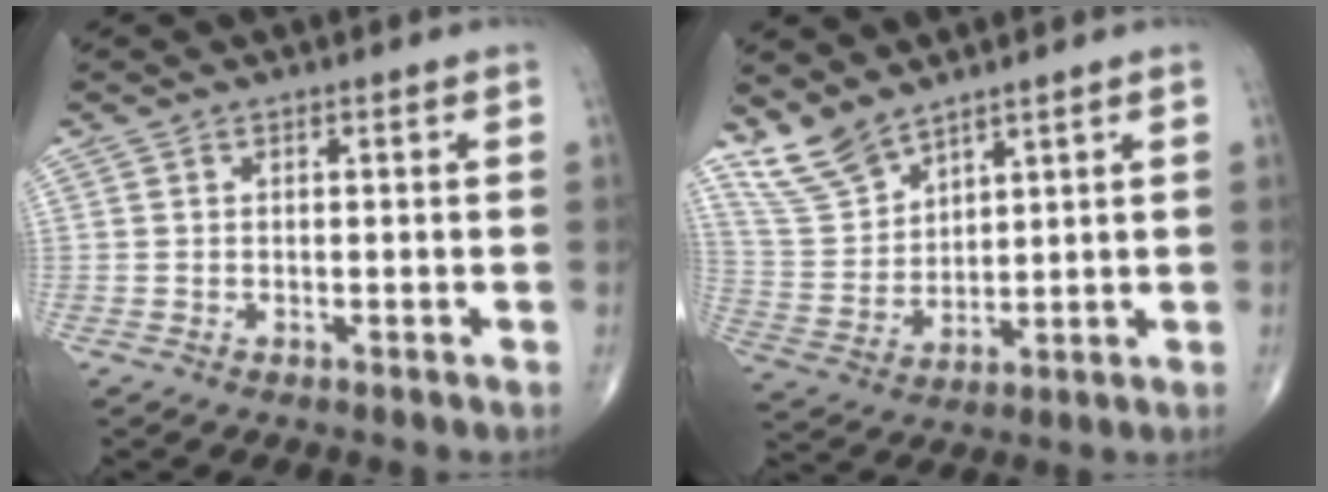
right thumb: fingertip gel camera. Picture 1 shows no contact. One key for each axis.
{"total": 8.6, "fx": 7.2, "fy": 3.4, "fz": 3.2, "tx": -0.061, "ty": -0.035, "tz": 0.163}